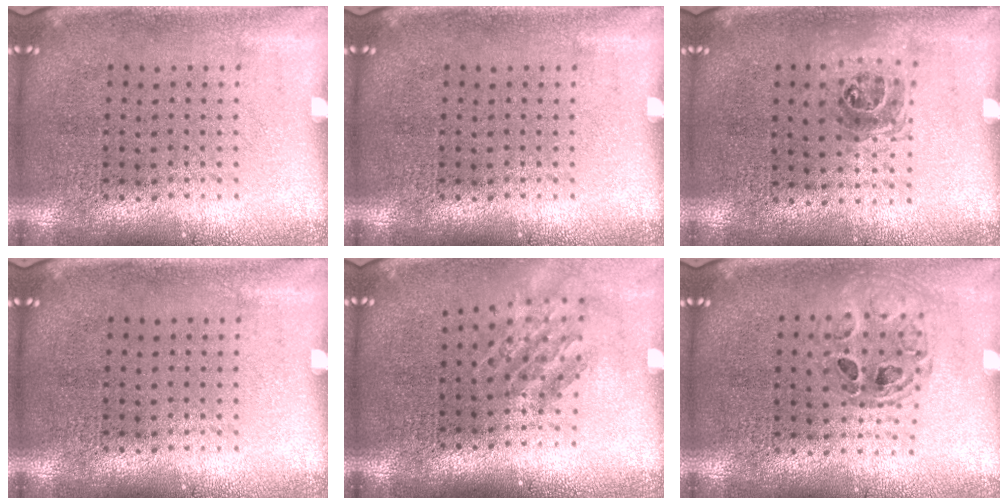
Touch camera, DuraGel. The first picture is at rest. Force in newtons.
{"total": 0.0}
{"total": 1.0, "press": 0.8, "slide": 0.5}
{"total": 0.0}
{"total": 1.5, "press": 1.1, "slide": 1.0}
{"total": 0.9, "press": 0.9, "slide": 0.1}